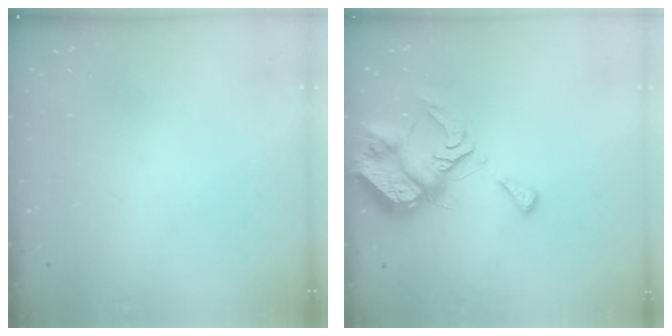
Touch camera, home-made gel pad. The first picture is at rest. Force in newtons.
{"total": 11.0, "press": 10.9, "slide": 1.2}